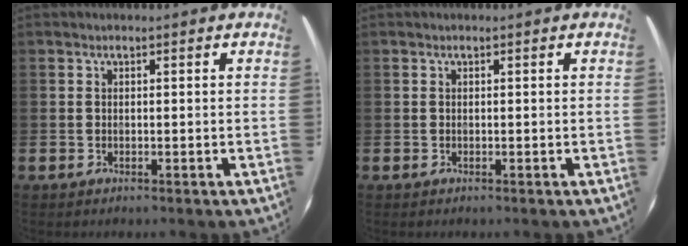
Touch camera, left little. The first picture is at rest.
{"total": 0.0}